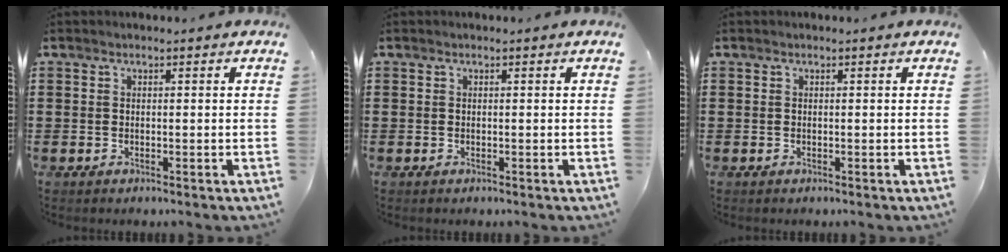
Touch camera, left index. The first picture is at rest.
{"total": 0.0}
{"total": 0.0}